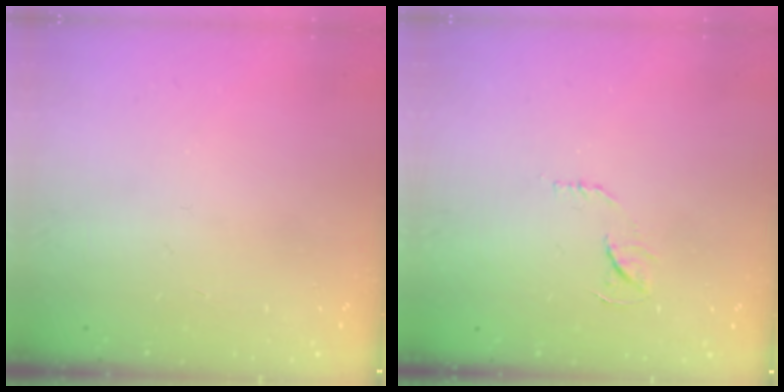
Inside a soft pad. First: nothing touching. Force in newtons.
{"total": 6.1, "press": 6.1, "slide": 0.3}